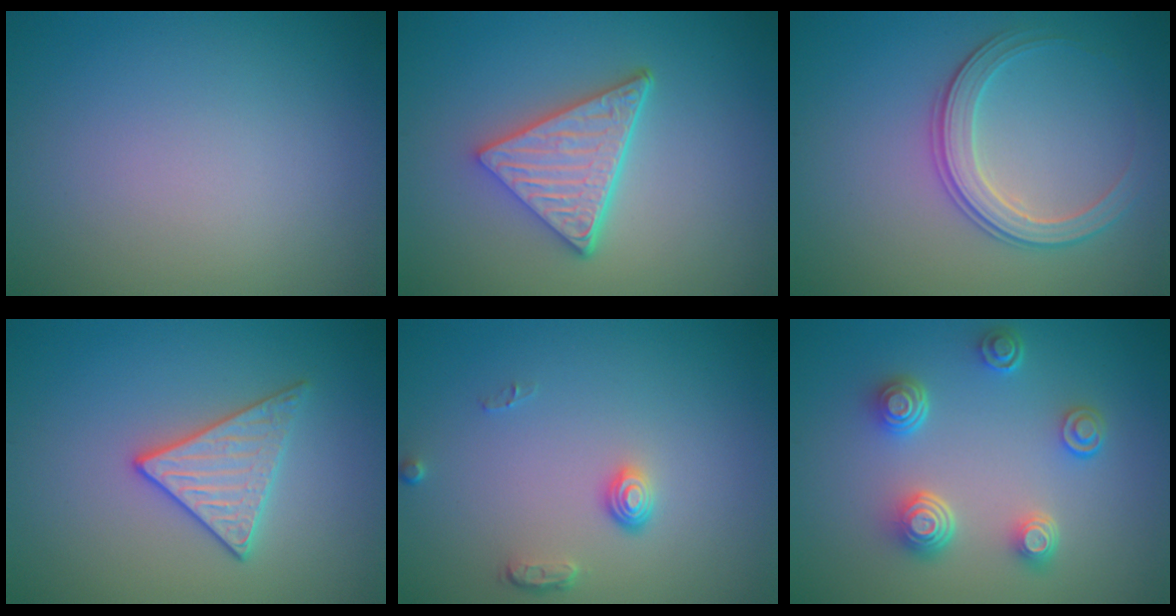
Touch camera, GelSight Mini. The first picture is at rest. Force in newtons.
{"total": 5.1, "press": 3.7, "slide": 3.4}
{"total": 2.9, "press": 2.8, "slide": 0.5}
{"total": 2.9, "press": 2.9, "slide": 0.4}
{"total": 1.4, "press": 1.0, "slide": 1.0}
{"total": 4.4, "press": 3.3, "slide": 3.0}